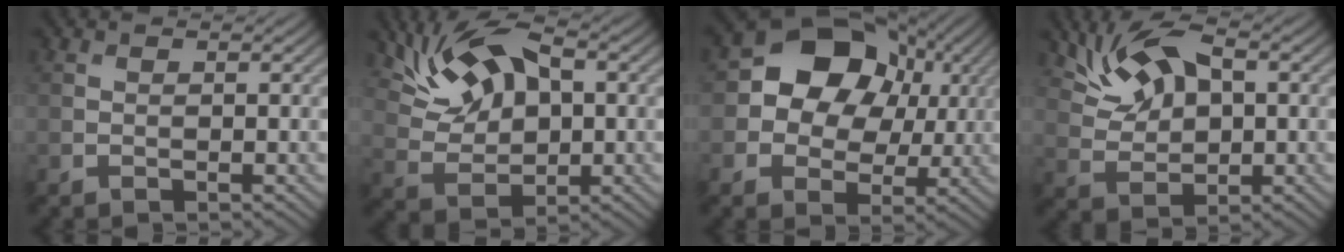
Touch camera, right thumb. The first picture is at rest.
{"total": 9.7, "force": [3.9, 5.4, 7.1], "torque": [-0.148, 0.010, 0.071]}
{"total": 11.2, "force": [2.4, 9.0, 6.2], "torque": [-0.108, 0.003, 0.022]}
{"total": 8.0, "force": [3.4, 4.4, 5.7], "torque": [-0.119, 0.006, 0.062]}